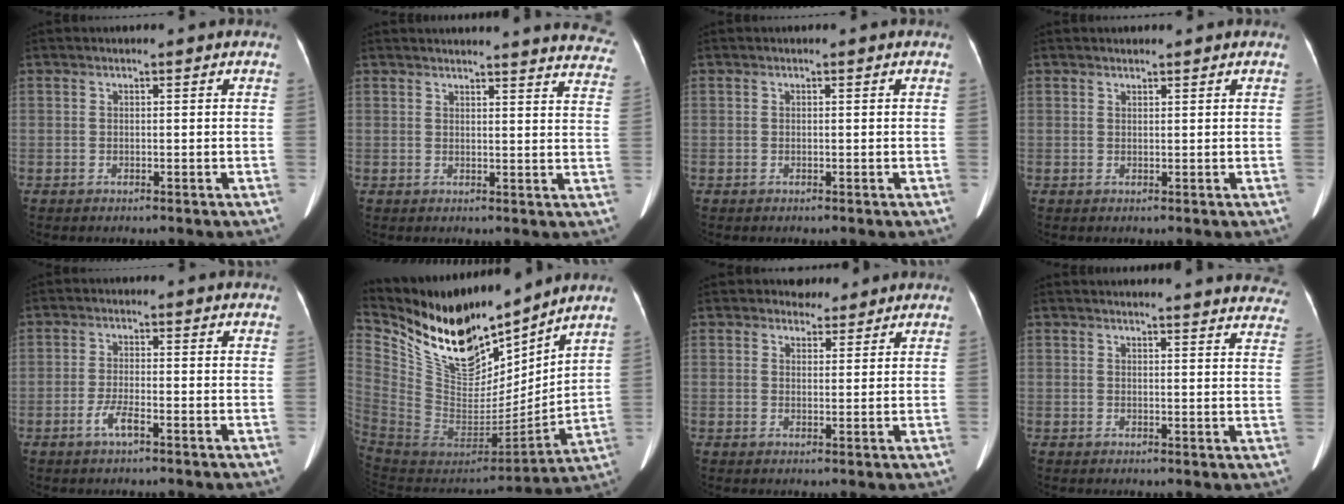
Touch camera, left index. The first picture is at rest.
{"total": 20.7, "force": [20.0, 1.9, 4.8], "torque": [-0.045, -0.082, 0.206]}
{"total": 0.0}
{"total": 0.8, "force": [0.8, 0.2, 0.2], "torque": [-0.011, 0.006, 0.017]}
{"total": 2.9, "force": [-1.8, 0.3, 2.3], "torque": [-0.053, -0.005, -0.033]}
{"total": 22.9, "force": [18.6, 7.9, 10.8], "torque": [-0.242, -0.013, 0.345]}
{"total": 2.8, "force": [2.4, 1.4, -0.1], "torque": [0.002, 0.001, 0.036]}
{"total": 24.7, "force": [23.7, 3.0, 6.5], "torque": [-0.083, -0.067, 0.256]}